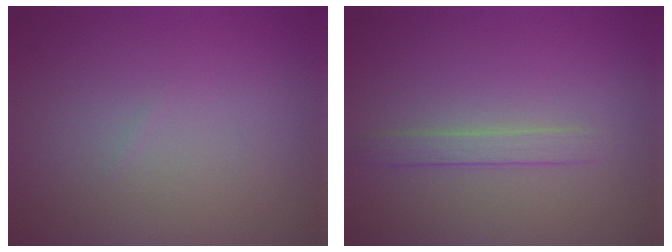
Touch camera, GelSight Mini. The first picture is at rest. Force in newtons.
{"total": 1.6, "press": 1.6, "slide": 0.0}